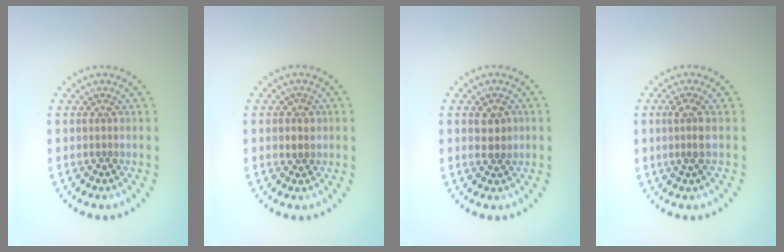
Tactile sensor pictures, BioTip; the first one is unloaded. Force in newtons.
{"total": 1.1, "press": 1.1, "slide": 0.3}
{"total": 2.0, "press": 2.0, "slide": 0.4}
{"total": 1.8, "press": 1.4, "slide": 1.0}